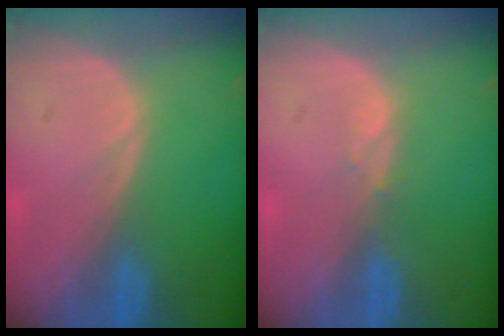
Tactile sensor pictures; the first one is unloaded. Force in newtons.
{"total": 0.7, "press": 0.7, "slide": 0.2}